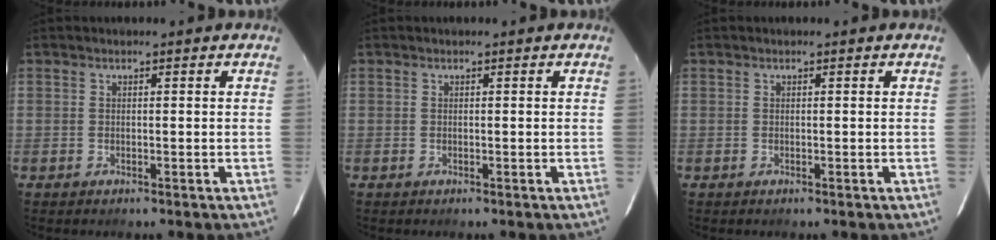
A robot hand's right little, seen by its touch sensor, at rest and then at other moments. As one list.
[{"total": 0.0}, {"total": 0.0}]